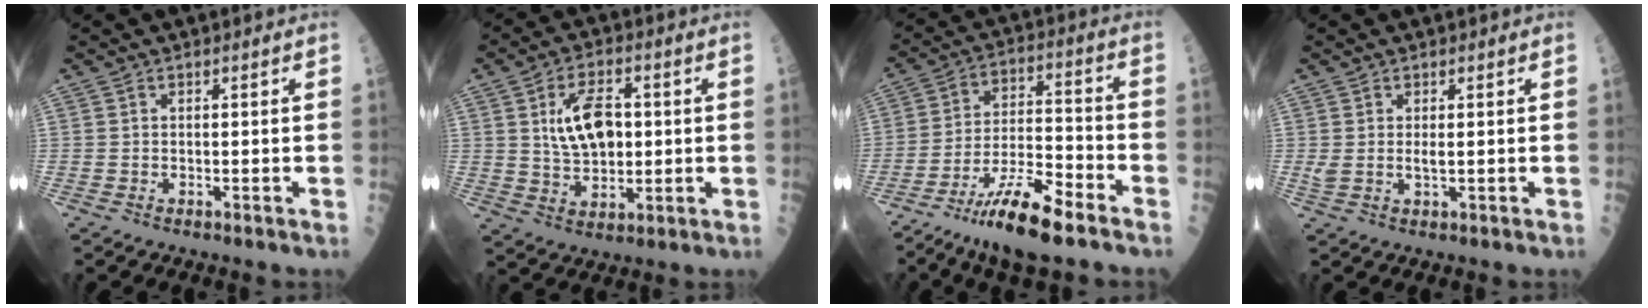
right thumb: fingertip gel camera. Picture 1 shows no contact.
{"total": 10.8, "force": [1.7, 6.2, 8.6], "torque": [-0.127, -0.002, 0.035]}
{"total": 14.9, "force": [-9.6, 2.8, 11.1], "torque": [-0.211, 0.046, -0.169]}
{"total": 2.4, "force": [0.4, 0.8, 2.2], "torque": [-0.049, 0.001, 0.014]}